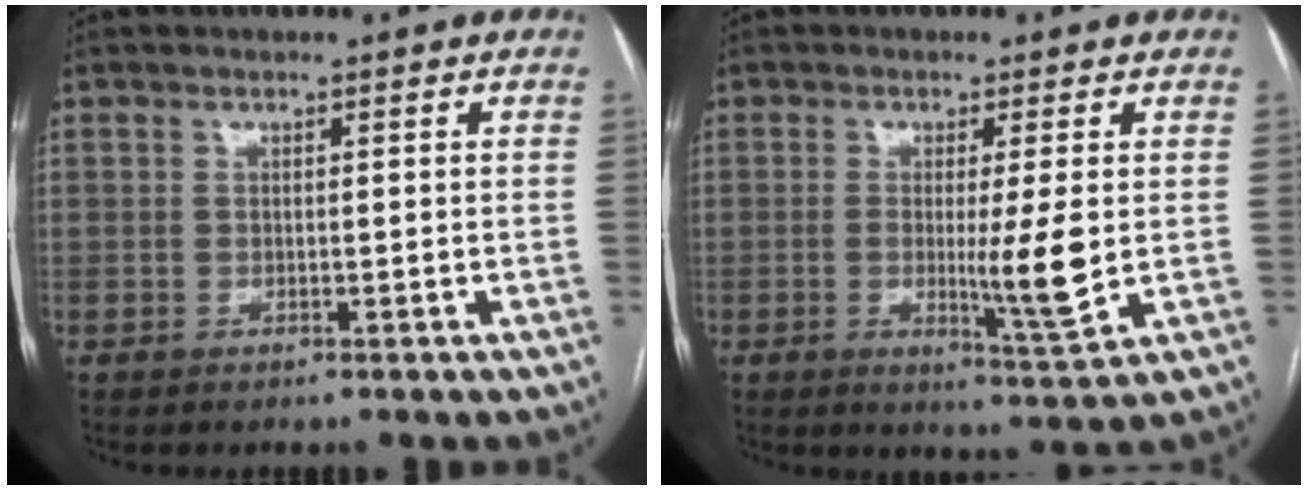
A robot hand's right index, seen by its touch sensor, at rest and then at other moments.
{"total": 7.0, "force": [-0.4, 0.2, 7.0], "torque": [-0.110, -0.015, -0.005]}